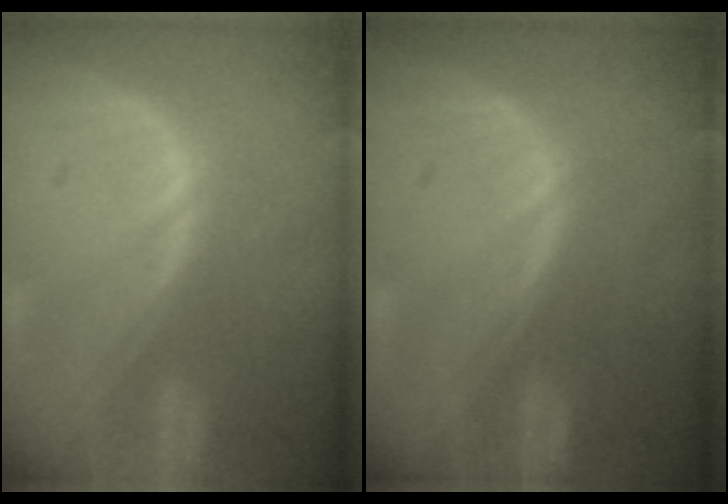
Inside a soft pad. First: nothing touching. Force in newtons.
{"total": 0.0}